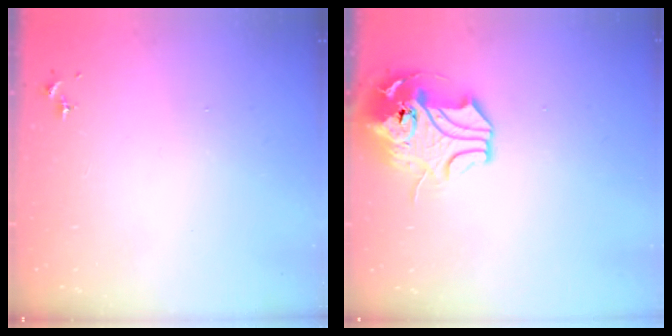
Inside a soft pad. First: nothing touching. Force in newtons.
{"total": 12.0, "press": 11.8, "slide": 2.2}